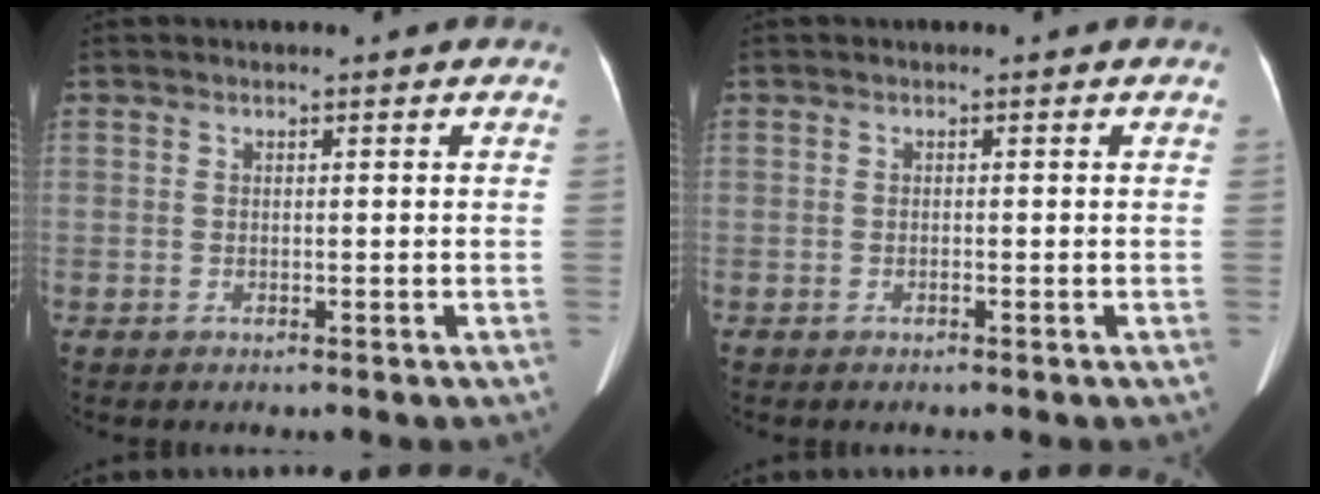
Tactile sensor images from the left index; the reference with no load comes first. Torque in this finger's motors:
{"motor_torque": [-0.13, 0.03, 0.00, -0.01]}